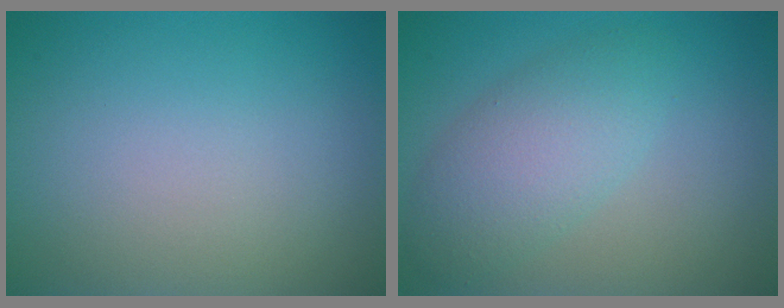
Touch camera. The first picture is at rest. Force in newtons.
{"total": 4.5, "press": 4.5, "slide": 0.0}